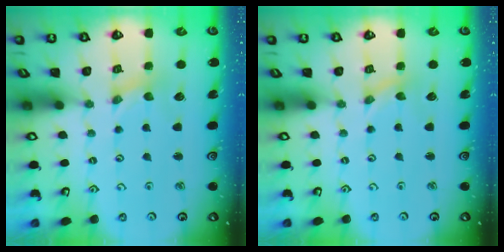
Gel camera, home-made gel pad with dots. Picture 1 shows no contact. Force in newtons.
{"total": 0.0}